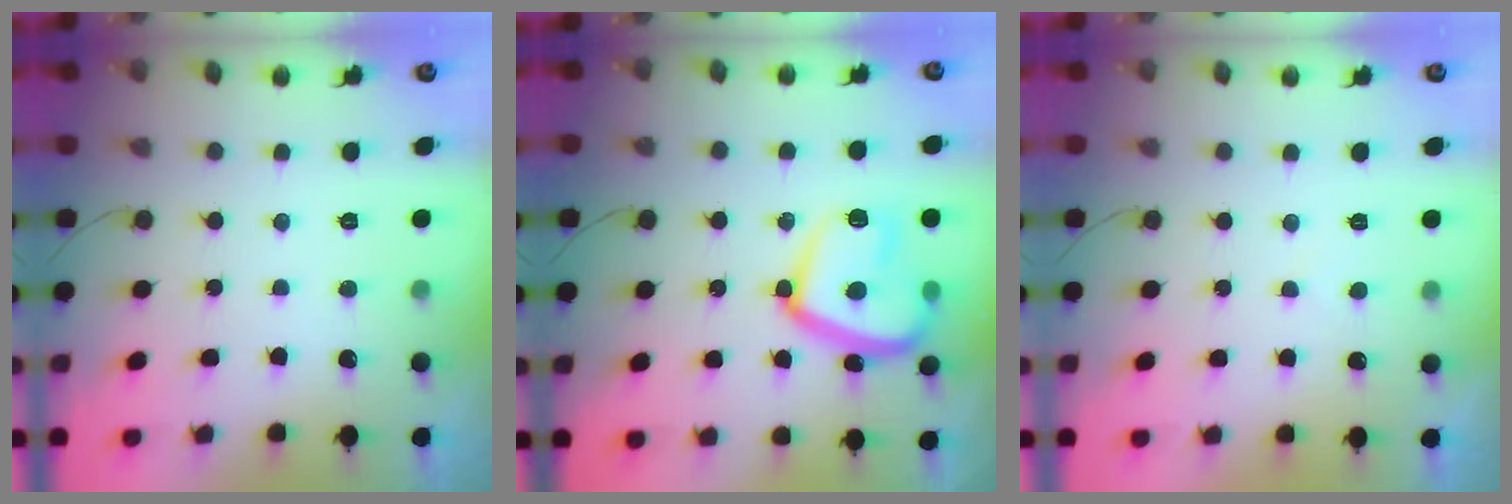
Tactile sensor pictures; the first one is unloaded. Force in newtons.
{"total": 16.9, "press": 16.8, "slide": 1.7}
{"total": 2.2, "press": 2.1, "slide": 0.4}